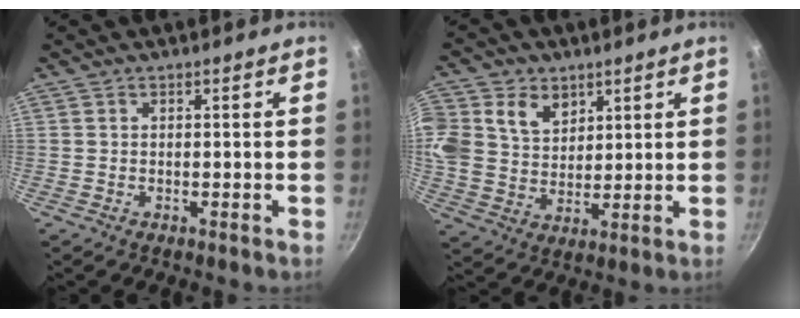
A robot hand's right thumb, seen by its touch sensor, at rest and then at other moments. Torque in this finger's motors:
{"motor_torque": [0.13, 0.16, 0.73, 0.65, 0.09]}